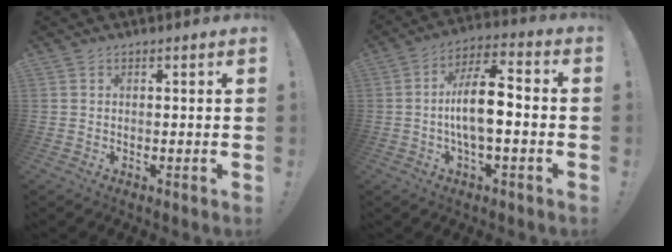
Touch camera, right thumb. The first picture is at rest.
{"total": 12.4, "force": [-1.5, 4.6, 11.4], "torque": [-0.200, 0.010, -0.033]}